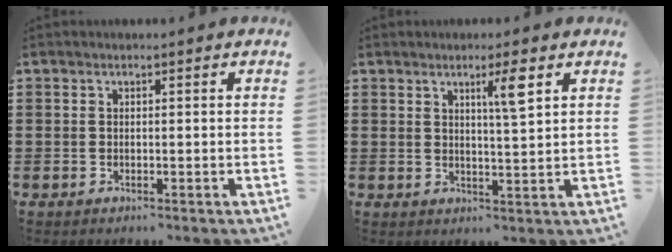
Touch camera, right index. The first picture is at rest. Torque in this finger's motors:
{"motor_torque": [0.02, 0.00, 0.19, 0.04]}